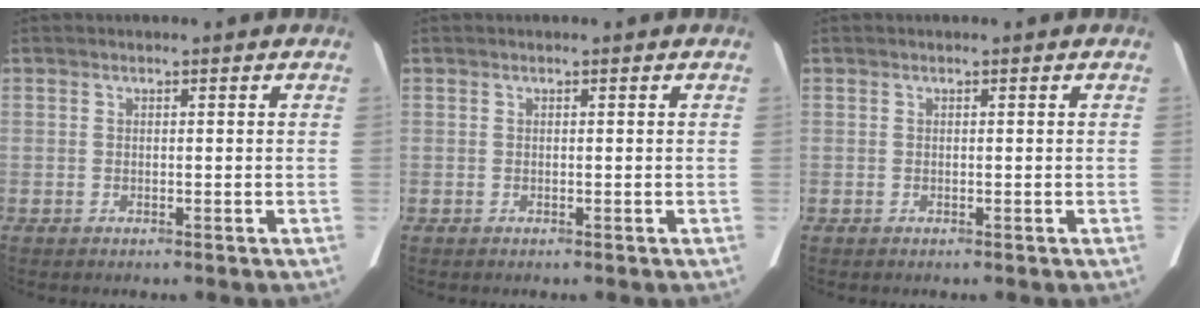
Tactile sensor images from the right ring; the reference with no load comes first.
{"total": 0.0}
{"total": 0.0}